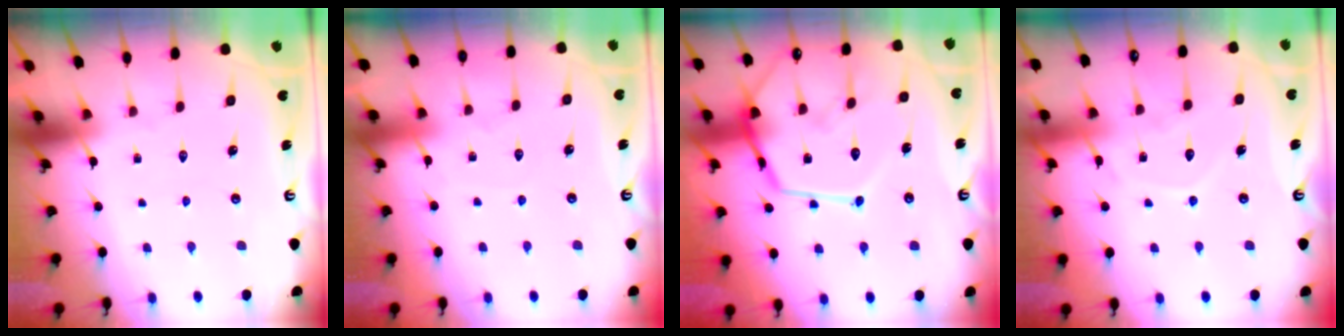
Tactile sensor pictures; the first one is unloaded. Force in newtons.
{"total": 2.9, "press": 2.9, "slide": 0.3}
{"total": 18.9, "press": 18.8, "slide": 1.6}
{"total": 7.6, "press": 7.5, "slide": 0.8}